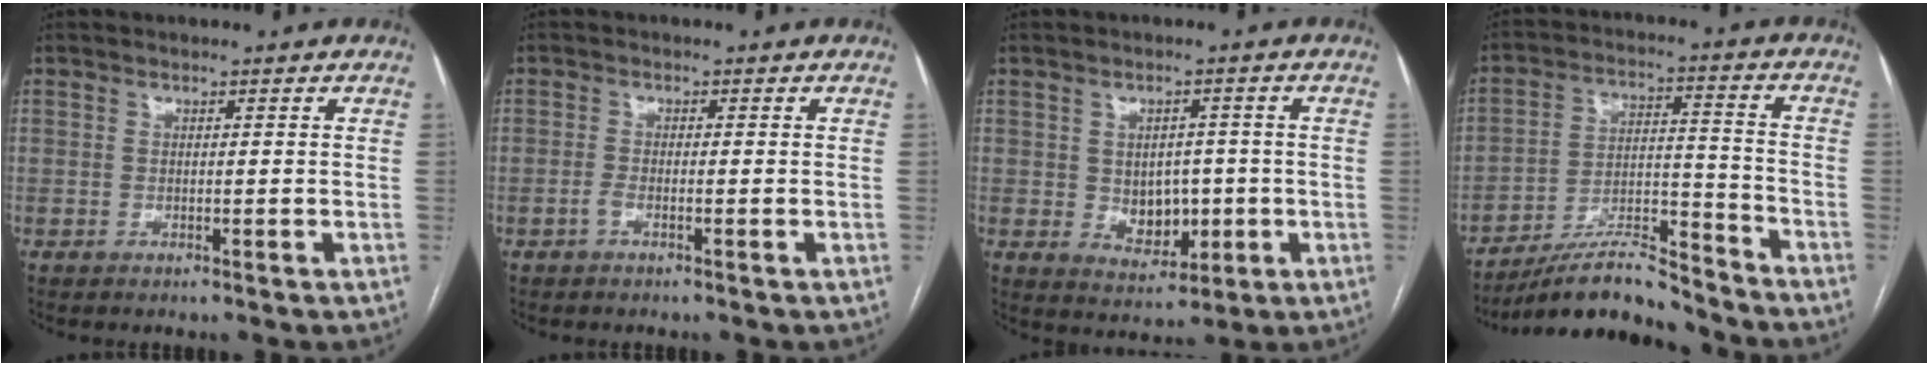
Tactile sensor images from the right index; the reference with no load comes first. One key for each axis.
{"total": 1.1, "fx": -0.6, "fy": 0.1, "fz": 0.9, "tx": -0.018, "ty": 0.000, "tz": -0.014}
{"total": 6.2, "fx": -0.4, "fy": 4.6, "fz": 4.2, "tx": -0.057, "ty": 0.004, "tz": 0.008}
{"total": 12.1, "fx": -11.2, "fy": 1.4, "fz": 4.2, "tx": -0.065, "ty": 0.018, "tz": -0.197}